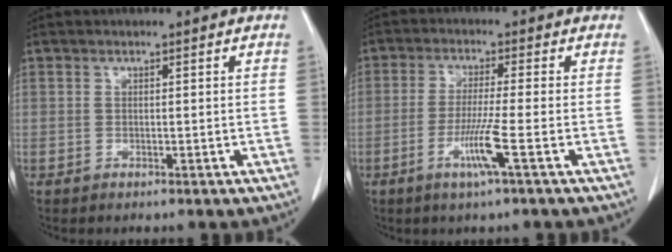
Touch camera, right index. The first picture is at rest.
{"total": 6.0, "force": [-2.4, -1.0, 5.4], "torque": [-0.105, -0.016, -0.049]}